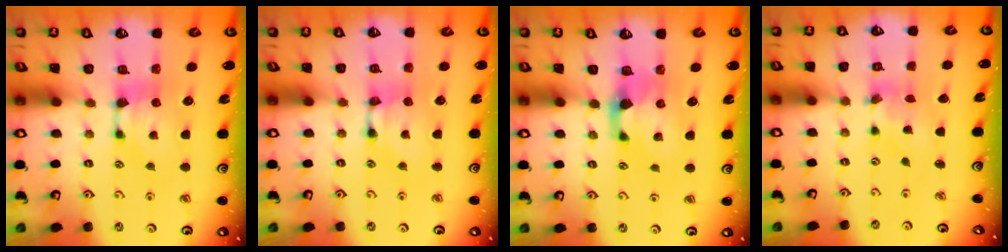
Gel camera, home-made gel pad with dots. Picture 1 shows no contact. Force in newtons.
{"total": 1.6, "press": 1.6, "slide": 0.1}
{"total": 2.0, "press": 1.5, "slide": 1.4}
{"total": 1.8, "press": 1.3, "slide": 1.2}